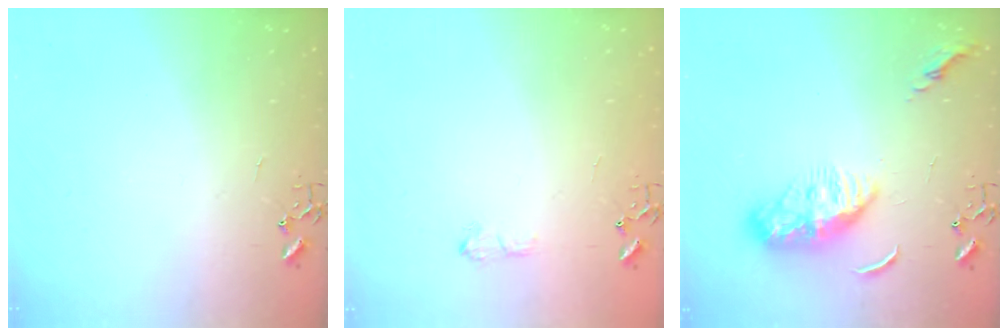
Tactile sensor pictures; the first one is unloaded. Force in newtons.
{"total": 5.5, "press": 5.5, "slide": 0.8}
{"total": 11.4, "press": 11.3, "slide": 0.9}